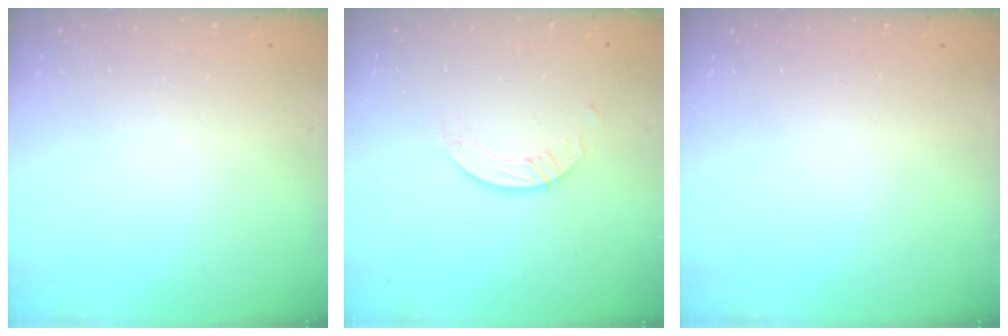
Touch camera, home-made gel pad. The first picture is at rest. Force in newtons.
{"total": 3.7, "press": 3.7, "slide": 0.3}
{"total": 0.0}